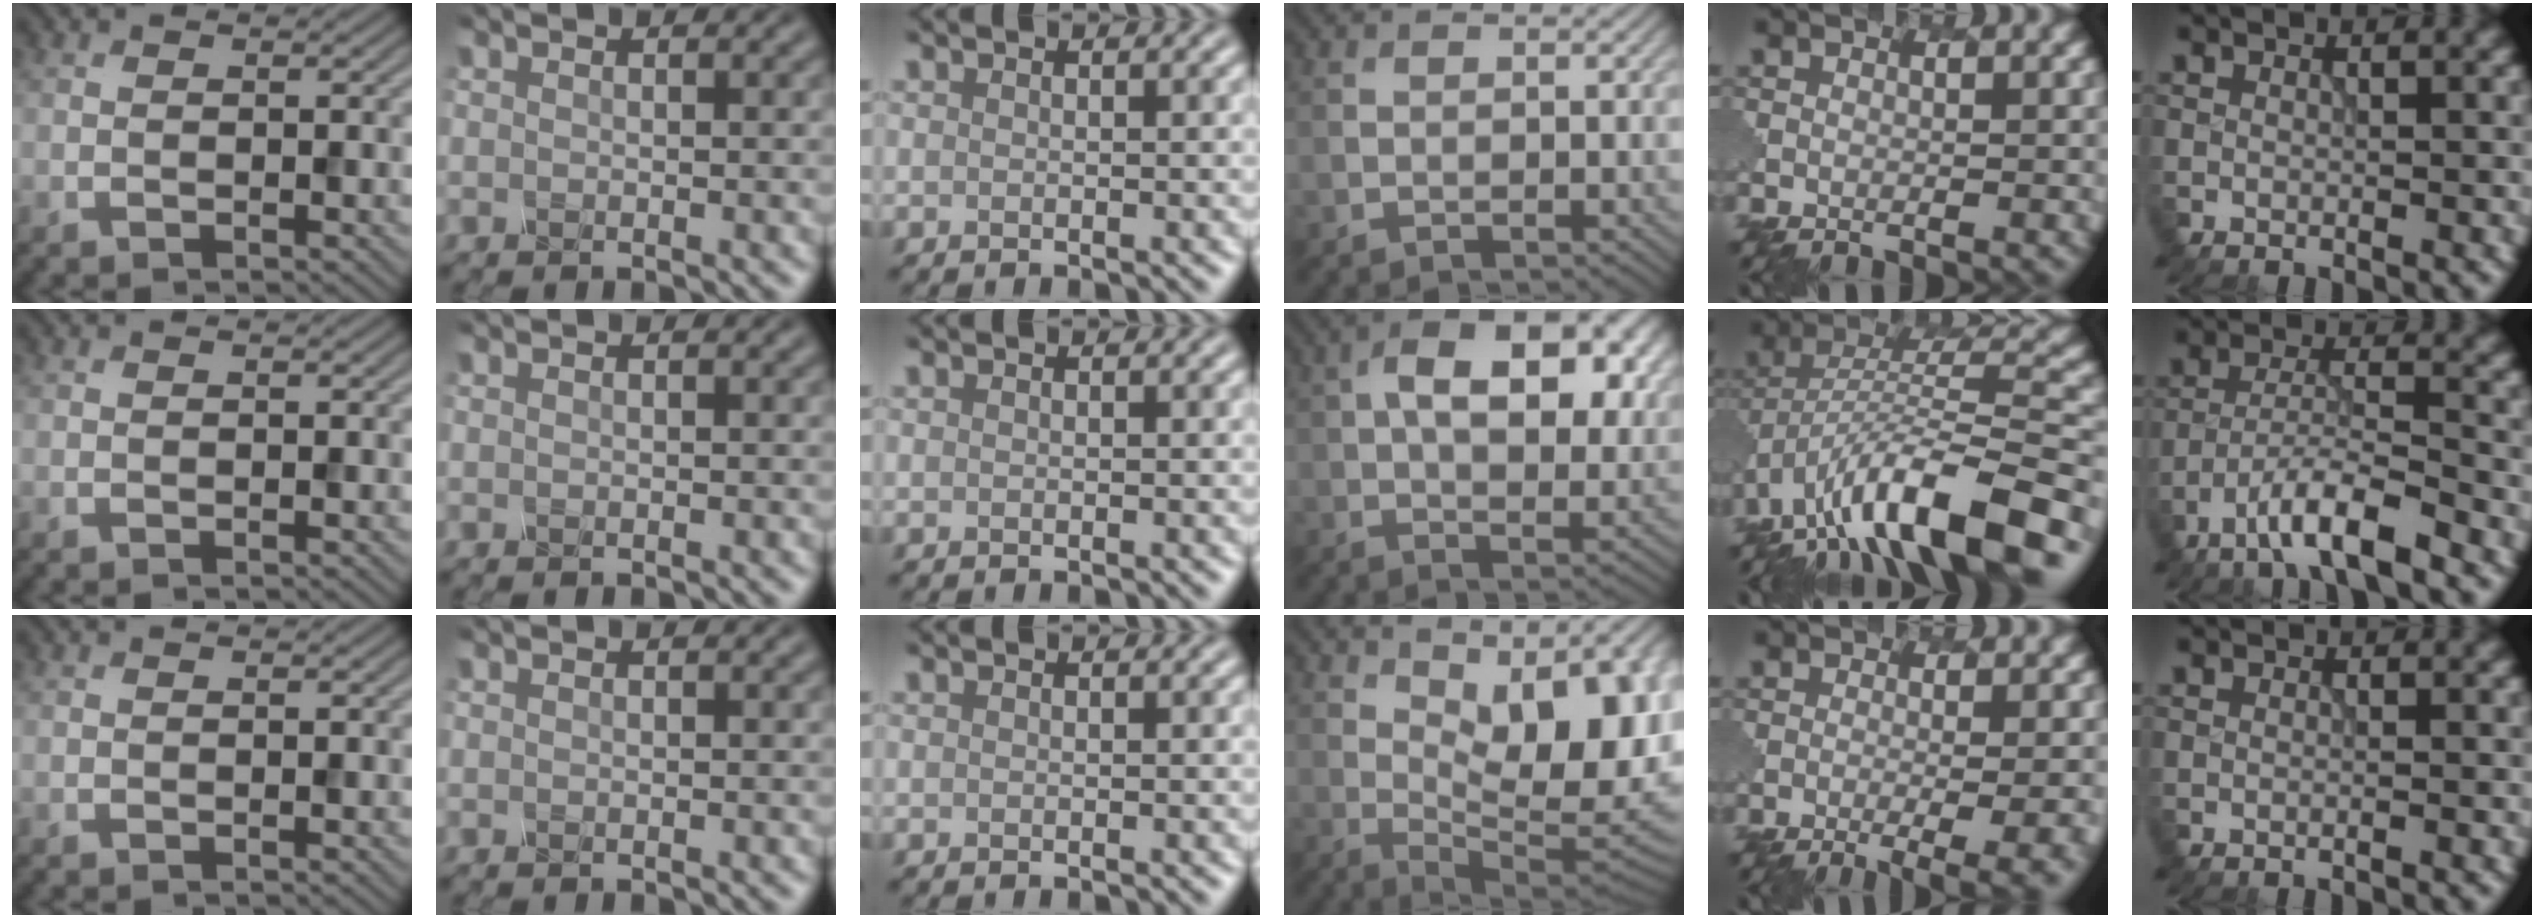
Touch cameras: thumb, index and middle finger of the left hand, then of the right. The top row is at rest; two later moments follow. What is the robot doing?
{"motion": "shake", "object": "salt shaker"}